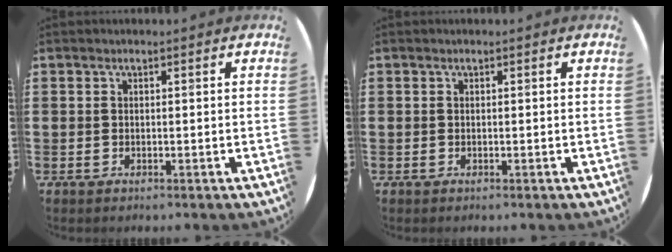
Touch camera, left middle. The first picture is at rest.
{"total": 0.0}